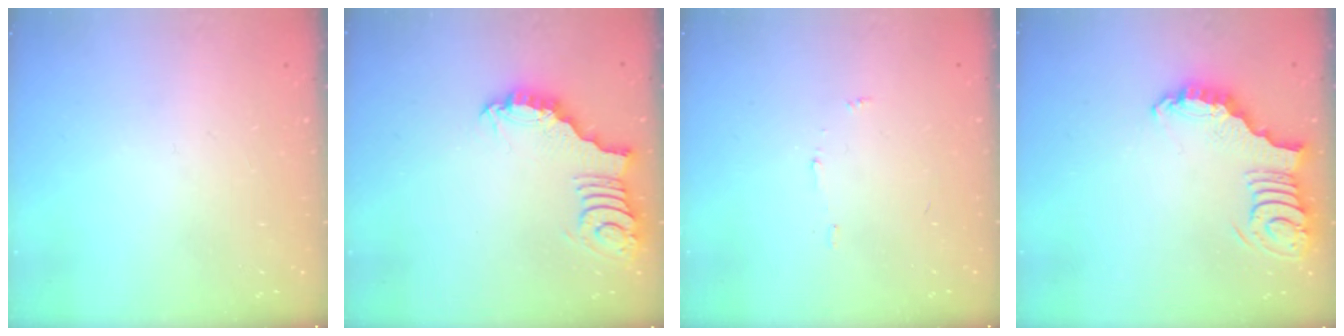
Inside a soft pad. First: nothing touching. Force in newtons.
{"total": 3.0, "press": 3.0, "slide": 0.0}
{"total": 4.4, "press": 4.3, "slide": 0.4}
{"total": 3.8, "press": 3.8, "slide": 0.6}